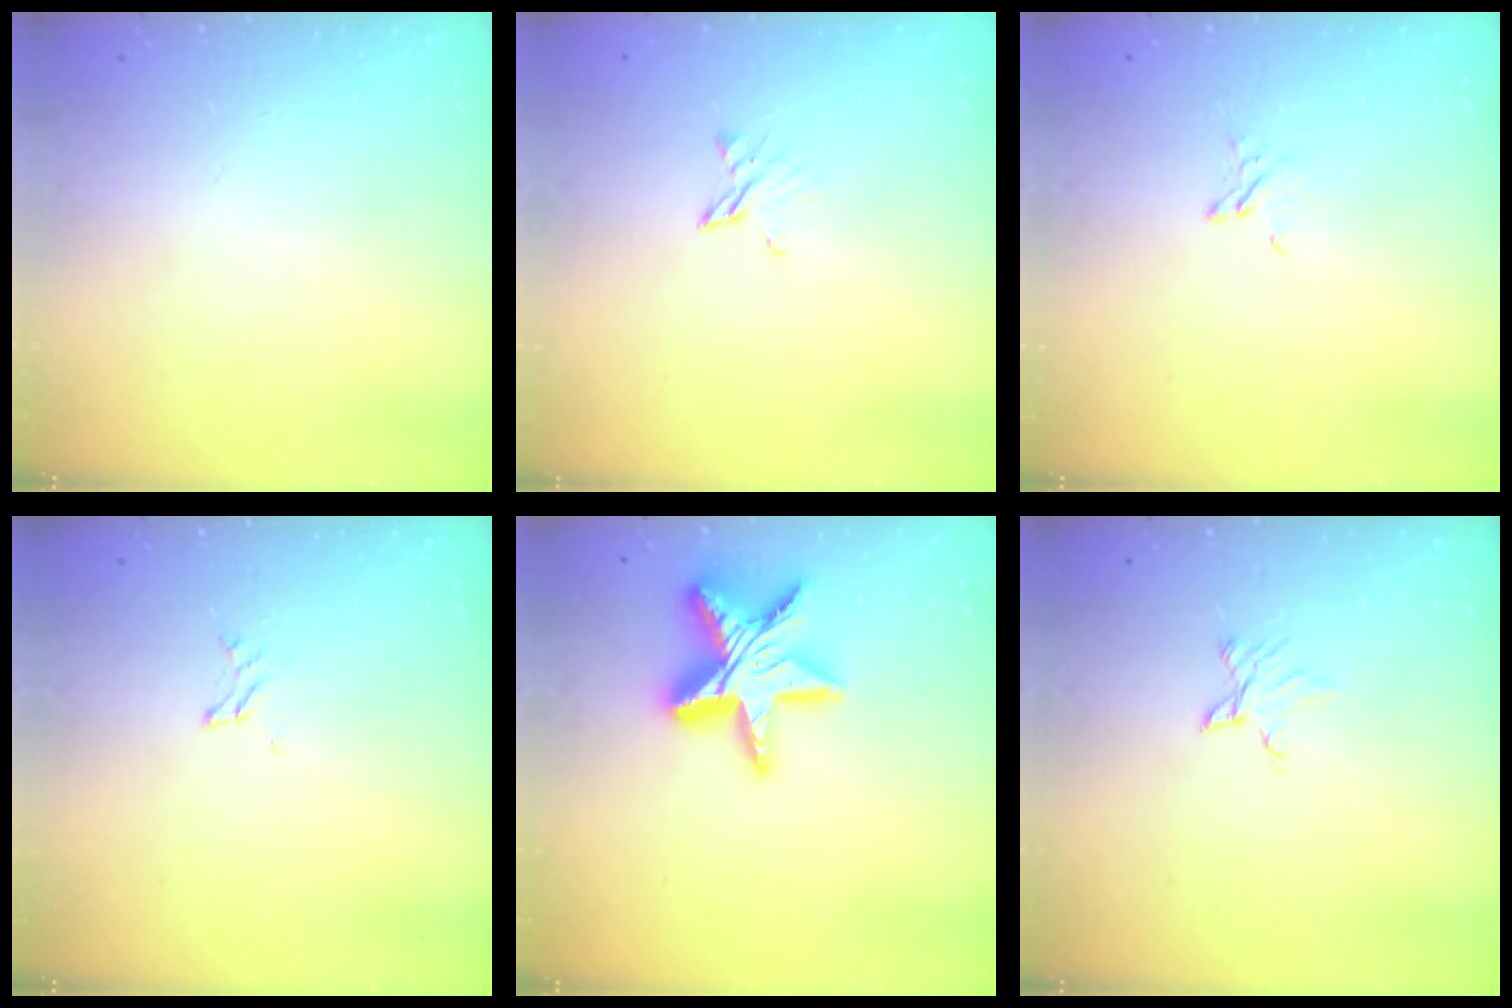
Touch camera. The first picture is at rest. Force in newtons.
{"total": 3.7, "press": 3.6, "slide": 0.4}
{"total": 2.7, "press": 2.7, "slide": 0.3}
{"total": 1.2, "press": 1.2, "slide": 0.1}
{"total": 16.5, "press": 16.5, "slide": 1.2}
{"total": 2.9, "press": 2.9, "slide": 0.2}